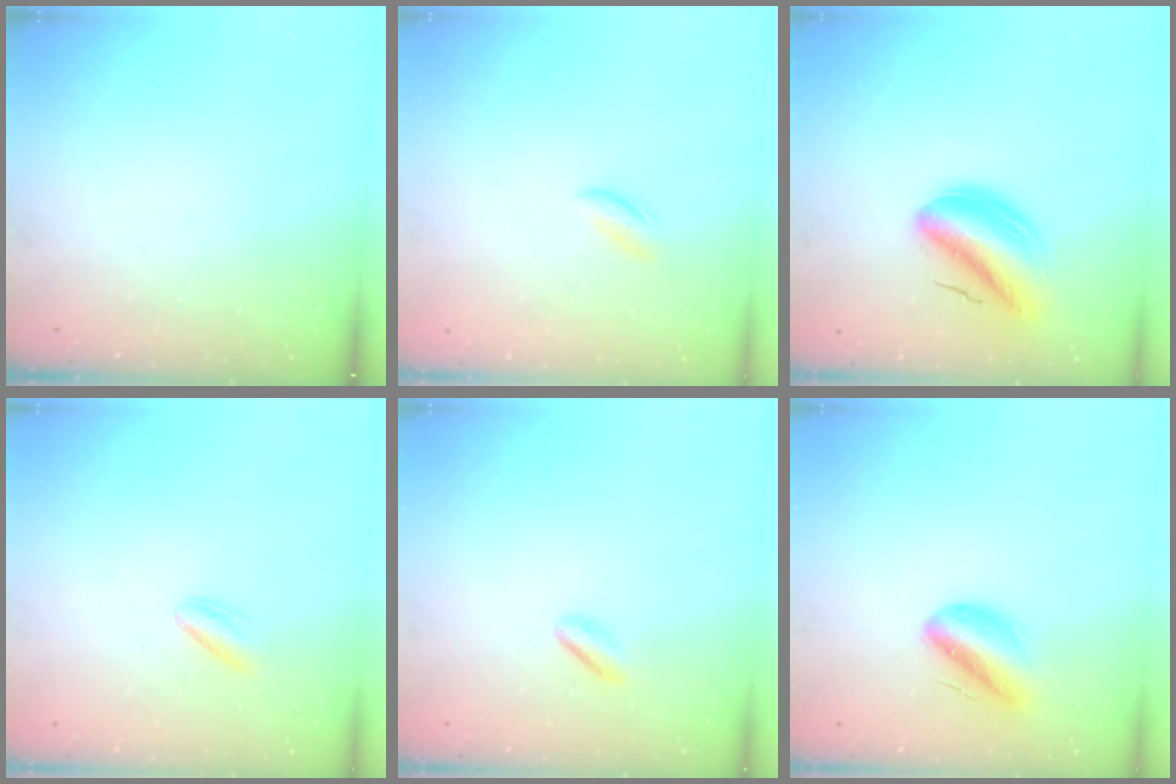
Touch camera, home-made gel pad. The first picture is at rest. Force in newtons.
{"total": 0.9, "press": 0.8, "slide": 0.4}
{"total": 10.9, "press": 10.4, "slide": 3.4}
{"total": 2.8, "press": 2.4, "slide": 1.4}
{"total": 1.9, "press": 1.7, "slide": 0.8}
{"total": 8.9, "press": 8.6, "slide": 2.3}